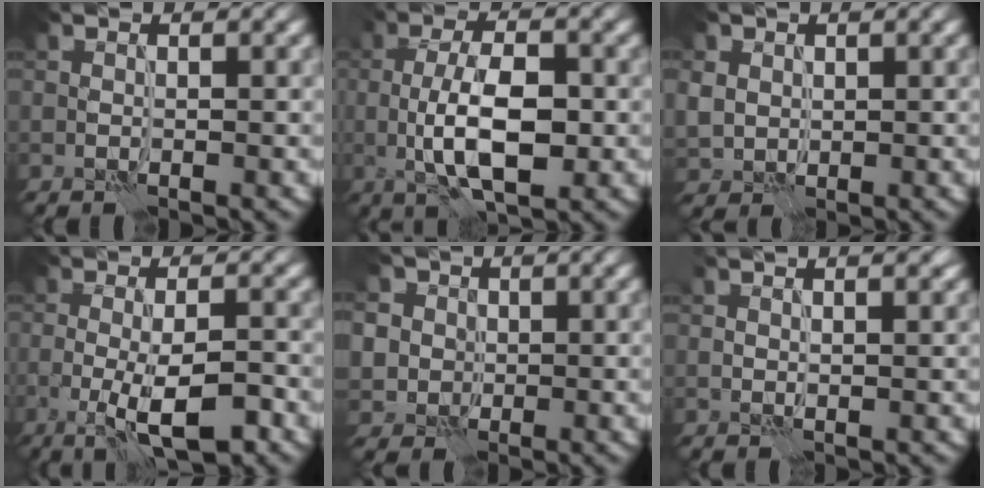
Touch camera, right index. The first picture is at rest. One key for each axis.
{"total": 6.9, "fx": -1.2, "fy": 2.6, "fz": 6.2, "tx": -0.114, "ty": 0.004, "tz": -0.024}
{"total": 2.6, "fx": 0.8, "fy": 2.3, "fz": 0.8, "tx": -0.027, "ty": 0.000, "tz": 0.016}
{"total": 6.1, "fx": -2.4, "fy": 1.5, "fz": 5.4, "tx": -0.092, "ty": -0.003, "tz": -0.042}
{"total": 6.8, "fx": 2.2, "fy": 5.9, "fz": 2.4, "tx": -0.049, "ty": 0.023, "tz": 0.016}
{"total": 2.1, "fx": 1.2, "fy": 0.7, "fz": 1.6, "tx": -0.021, "ty": 0.000, "tz": 0.020}